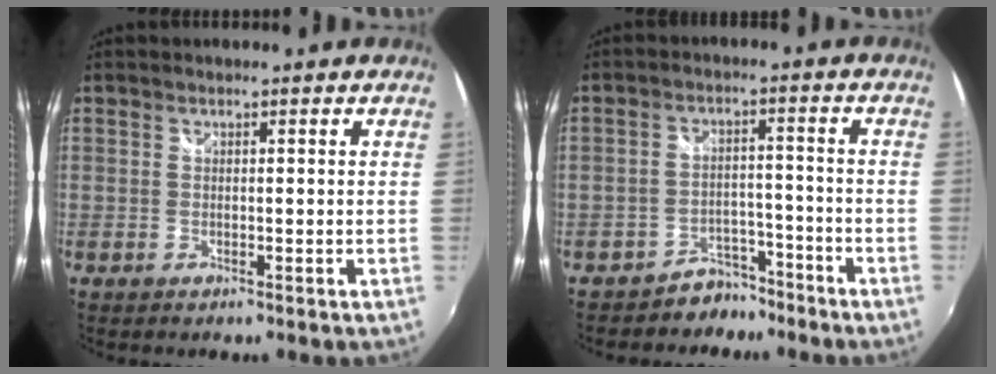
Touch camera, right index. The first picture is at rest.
{"total": 5.6, "force": [-4.6, 3.3, 0.0], "torque": [-0.005, 0.025, -0.067]}